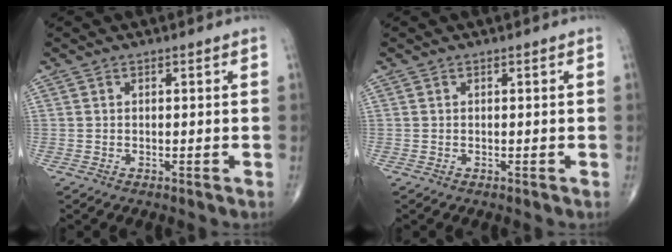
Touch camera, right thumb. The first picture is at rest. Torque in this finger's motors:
{"motor_torque": [-0.01, 0.01, 0.05, 0.01, 0.00]}